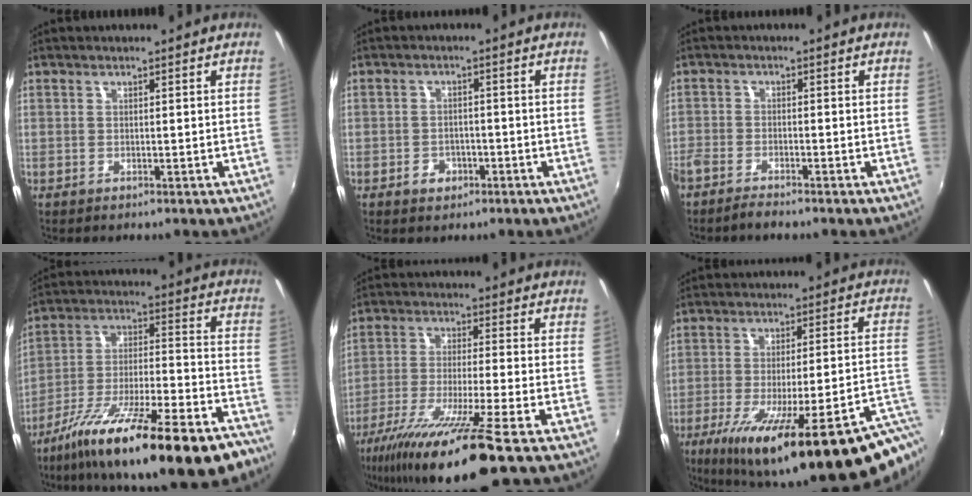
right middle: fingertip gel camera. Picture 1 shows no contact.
{"total": 3.4, "force": [-1.9, 2.6, 1.1], "torque": [-0.025, 0.002, -0.026]}
{"total": 4.3, "force": [-3.8, 1.0, 1.9], "torque": [-0.056, -0.013, -0.077]}
{"total": 27.3, "force": [-19.2, 6.3, 18.5], "torque": [-0.294, -0.048, -0.291]}
{"total": 16.5, "force": [-11.1, 0.2, 12.3], "torque": [-0.251, -0.053, -0.192]}
{"total": 28.6, "force": [-17.1, 3.7, 22.6], "torque": [-0.329, -0.067, -0.240]}